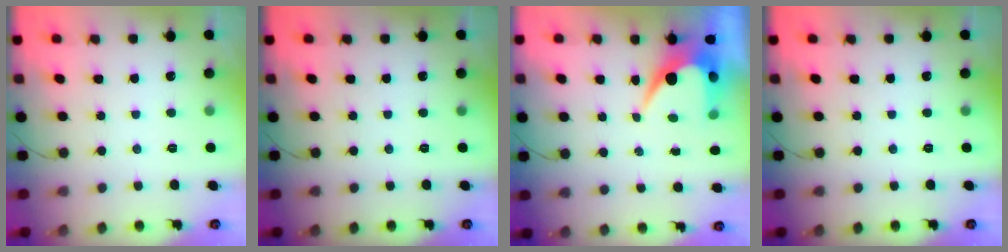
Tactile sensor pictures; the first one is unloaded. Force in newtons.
{"total": 0.0}
{"total": 7.5, "press": 7.4, "slide": 0.4}
{"total": 0.0}